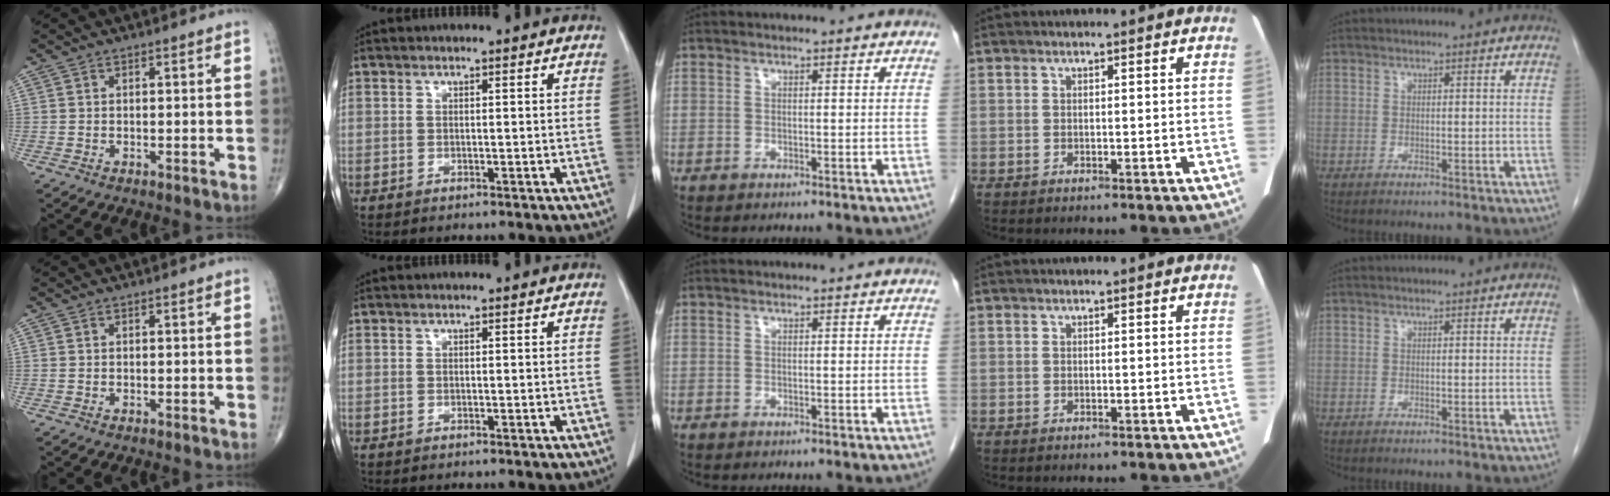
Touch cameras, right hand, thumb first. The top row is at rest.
{}